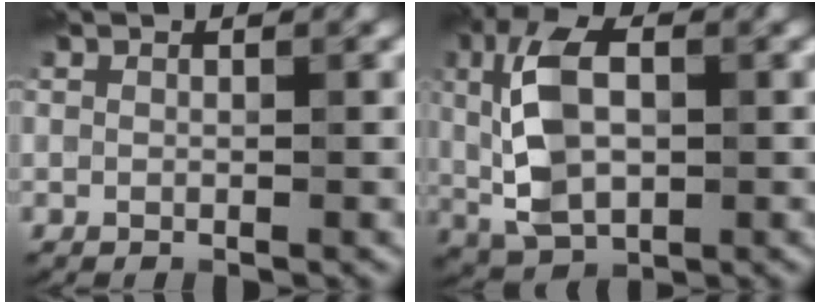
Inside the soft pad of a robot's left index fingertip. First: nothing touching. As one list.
[{"total": 7.9, "force": [0.8, 4.6, 6.3], "torque": [-0.139, 0.010, 0.011]}]